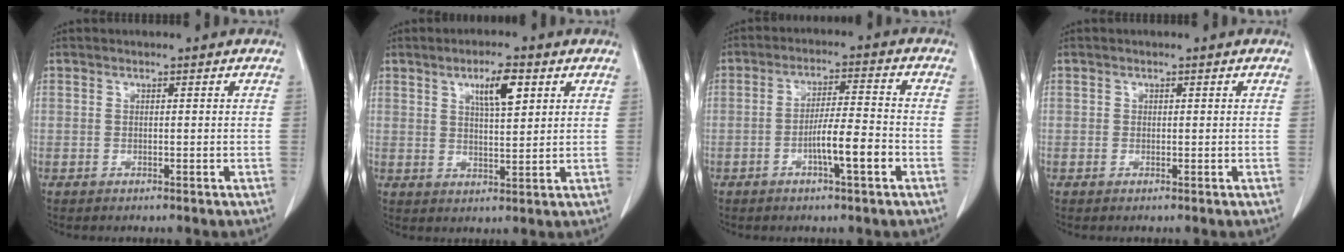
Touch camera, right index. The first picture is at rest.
{"total": 6.7, "force": [3.1, 1.8, 5.6], "torque": [-0.099, 0.002, 0.054]}
{"total": 7.5, "force": [-2.8, 0.8, 6.9], "torque": [-0.122, 0.005, -0.047]}
{"total": 0.6, "force": [0.1, 0.5, 0.2], "torque": [-0.007, 0.007, 0.003]}